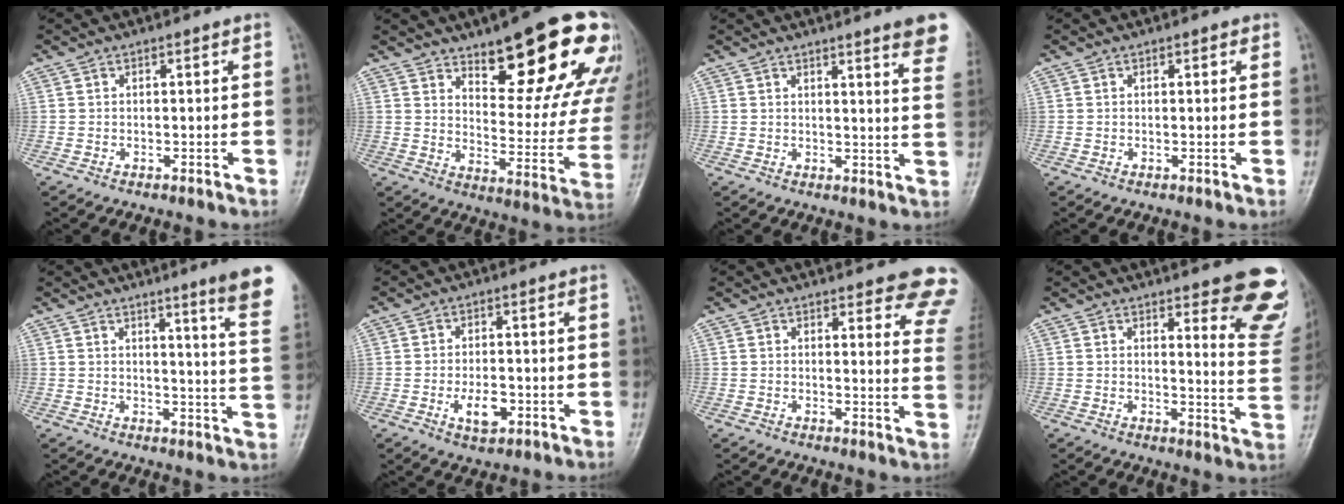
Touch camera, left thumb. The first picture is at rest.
{"total": 22.5, "force": [14.2, 7.3, 15.9], "torque": [-0.160, -0.080, 0.198]}
{"total": 11.0, "force": [7.8, 1.1, 7.6], "torque": [-0.070, -0.033, 0.074]}
{"total": 0.9, "force": [0.5, 0.4, 0.6], "torque": [-0.007, -0.001, 0.004]}
{"total": 12.7, "force": [8.3, 0.0, 9.6], "torque": [-0.111, -0.051, 0.089]}
{"total": 5.1, "force": [-1.6, 2.8, 4.0], "torque": [-0.062, 0.001, -0.022]}
{"total": 12.6, "force": [10.7, 3.2, 5.8], "torque": [-0.021, -0.062, 0.095]}
{"total": 14.3, "force": [8.9, 3.9, 10.5], "torque": [-0.079, -0.059, 0.097]}